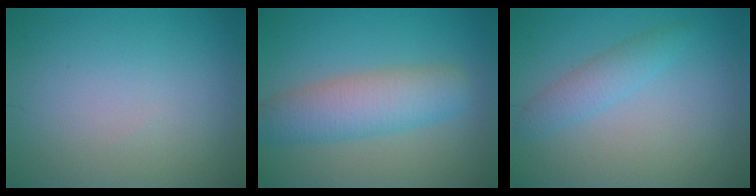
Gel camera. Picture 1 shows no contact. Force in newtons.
{"total": 5.5, "press": 5.5, "slide": 0.1}
{"total": 2.2, "press": 2.2, "slide": 0.1}